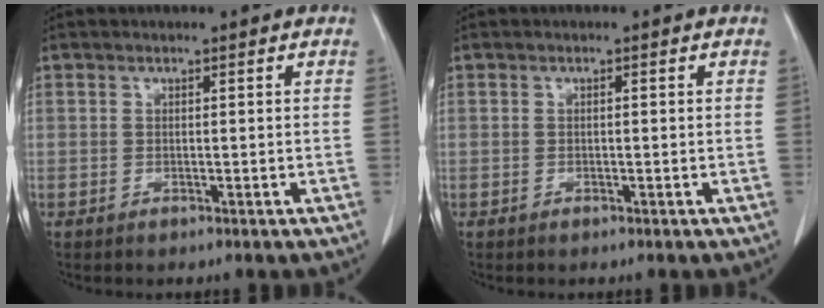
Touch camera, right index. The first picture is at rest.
{"total": 0.0}